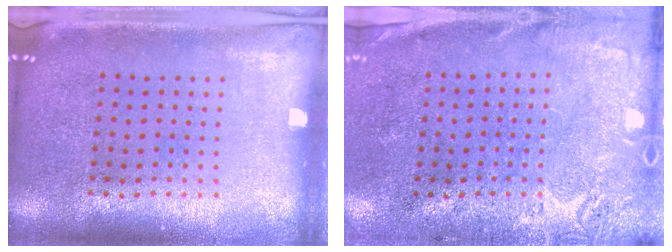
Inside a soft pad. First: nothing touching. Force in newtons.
{"total": 2.6, "press": 2.1, "slide": 1.6}